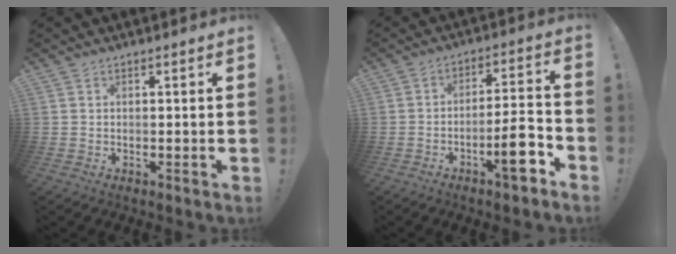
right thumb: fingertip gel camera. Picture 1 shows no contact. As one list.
[{"total": 10.9, "force": [-5.6, 2.5, 9.0], "torque": [-0.123, 0.023, -0.098]}]